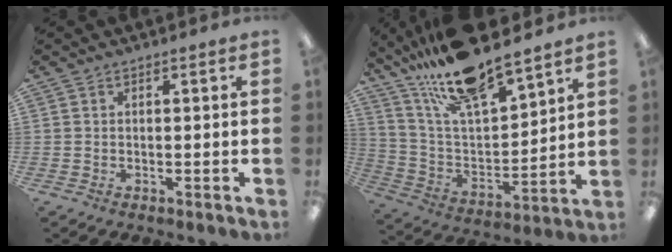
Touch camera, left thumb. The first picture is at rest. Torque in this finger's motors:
{"motor_torque": [0.91, 0.24, 1.40, -1.37, 0.21]}